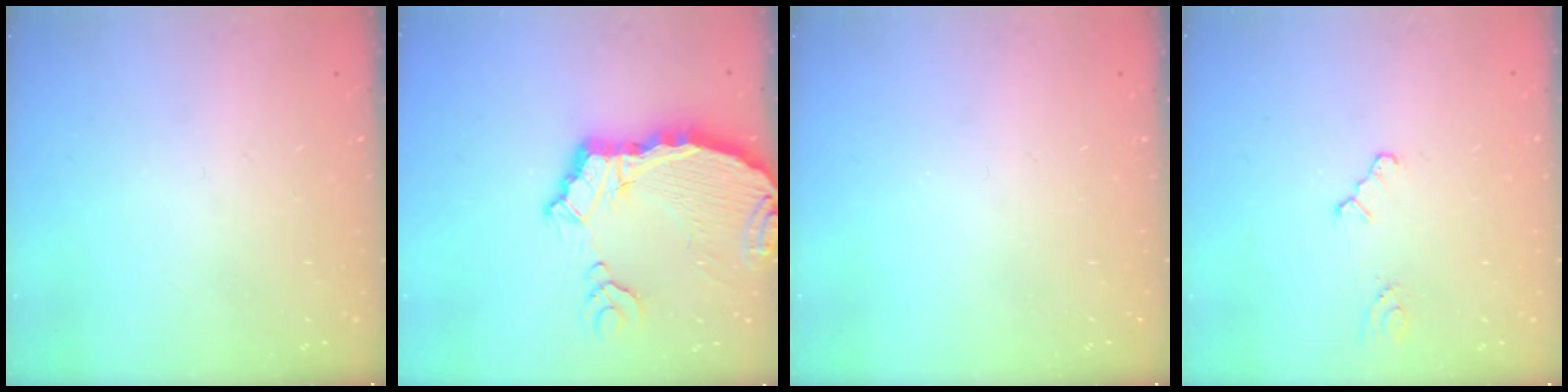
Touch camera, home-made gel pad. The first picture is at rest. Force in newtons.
{"total": 10.4, "press": 10.3, "slide": 1.2}
{"total": 0.0}
{"total": 2.0, "press": 2.0, "slide": 0.4}